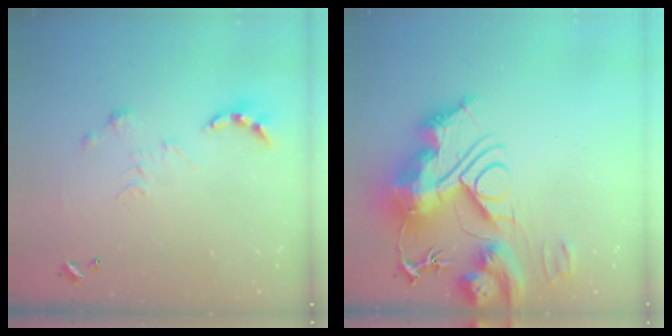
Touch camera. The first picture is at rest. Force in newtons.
{"total": 0.5, "press": 0.5, "slide": 0.0}